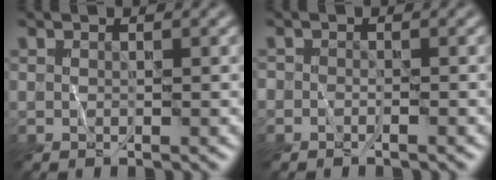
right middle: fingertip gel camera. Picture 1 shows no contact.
{"total": 0.5, "force": [-0.5, 0.0, -0.1], "torque": [0.002, 0.002, -0.009]}